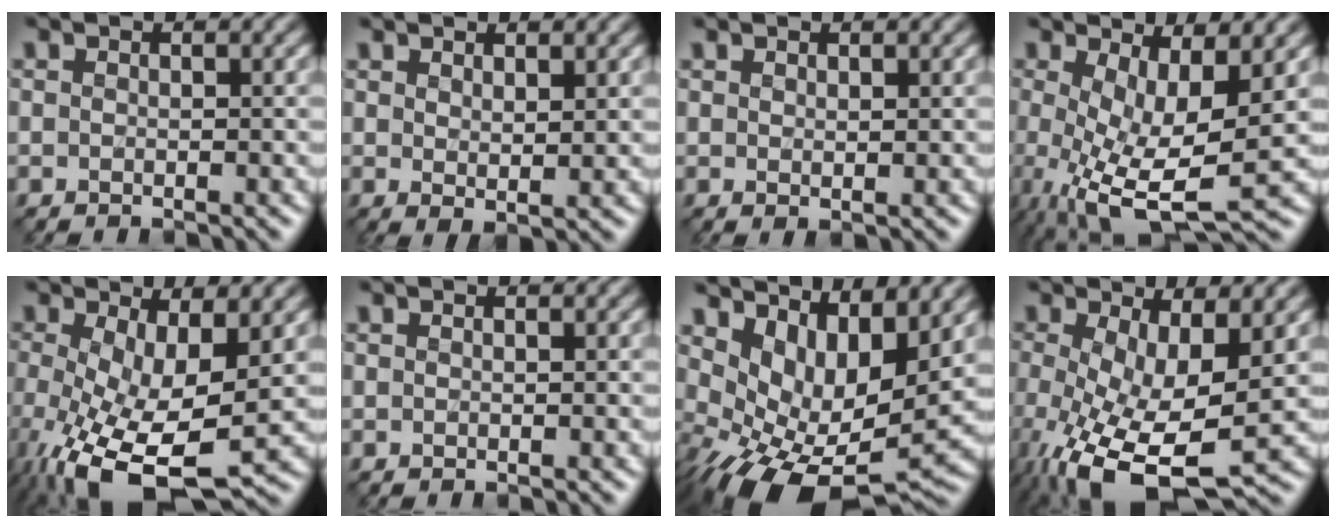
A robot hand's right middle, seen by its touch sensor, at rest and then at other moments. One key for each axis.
{"total": 1.8, "fx": 1.1, "fy": 0.4, "fz": 1.3, "tx": -0.025, "ty": -0.005, "tz": 0.025}
{"total": 0.8, "fx": 0.6, "fy": 0.1, "fz": 0.4, "tx": -0.008, "ty": 0.002, "tz": 0.013}
{"total": 8.2, "fx": -1.0, "fy": 2.9, "fz": 7.6, "tx": -0.156, "ty": -0.018, "tz": -0.008}
{"total": 10.9, "fx": -3.0, "fy": 4.5, "fz": 9.4, "tx": -0.186, "ty": -0.030, "tz": -0.042}
{"total": 0.0}
{"total": 9.9, "fx": 0.7, "fy": 5.3, "fz": 8.3, "tx": -0.143, "ty": -0.022, "tz": 0.029}
{"total": 10.7, "fx": -3.0, "fy": 4.4, "fz": 9.3, "tx": -0.187, "ty": -0.029, "tz": -0.042}